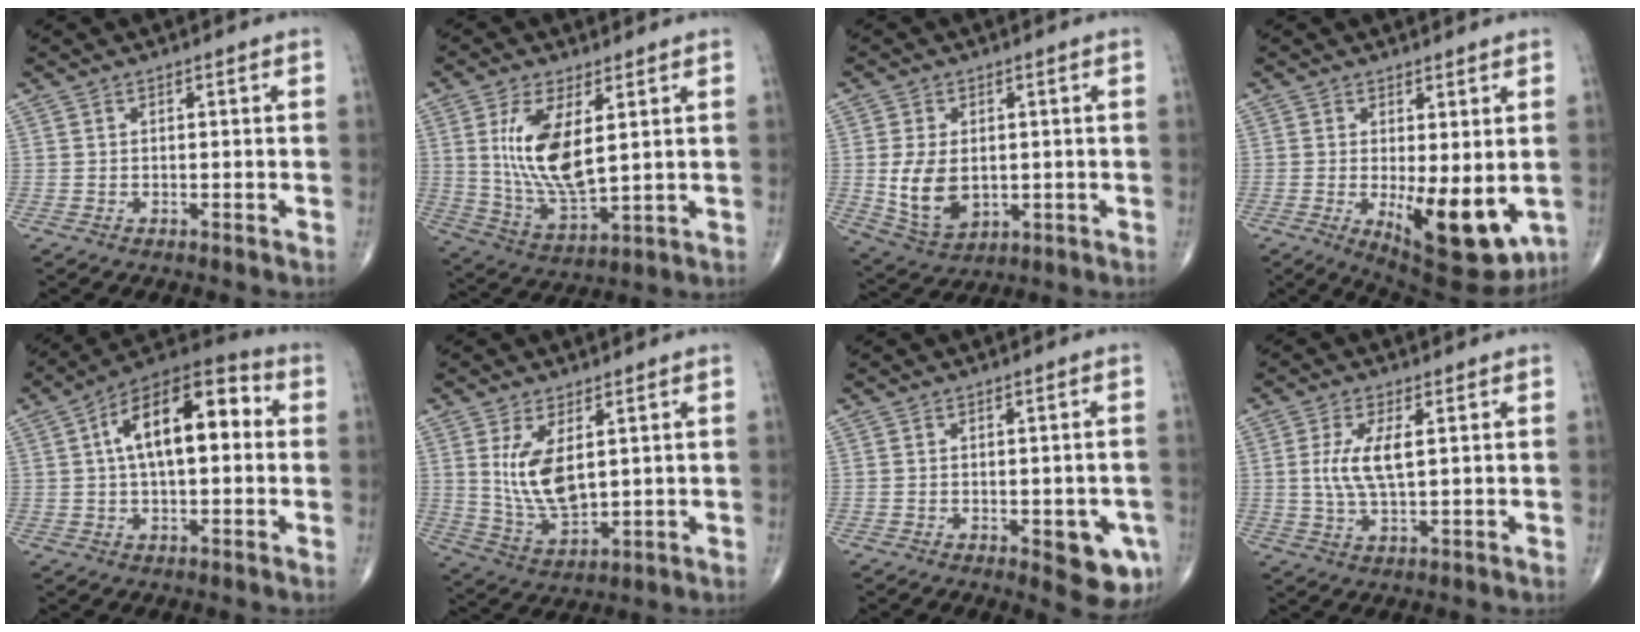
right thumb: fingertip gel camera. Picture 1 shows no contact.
{"total": 13.4, "force": [3.3, 5.6, 11.8], "torque": [-0.229, -0.027, 0.077]}
{"total": 9.6, "force": [-0.2, 6.4, 7.2], "torque": [-0.121, -0.009, 0.014]}
{"total": 12.7, "force": [-2.3, 5.0, 11.5], "torque": [-0.148, -0.026, -0.016]}
{"total": 16.8, "force": [2.8, 8.1, 14.4], "torque": [-0.214, 0.039, 0.035]}
{"total": 9.9, "force": [2.5, 4.8, 8.2], "torque": [-0.151, -0.025, 0.064]}
{"total": 7.4, "force": [-2.4, 3.0, 6.3], "torque": [-0.052, -0.001, -0.022]}
{"total": 6.8, "force": [1.2, 2.5, 6.2], "torque": [-0.135, -0.008, 0.027]}